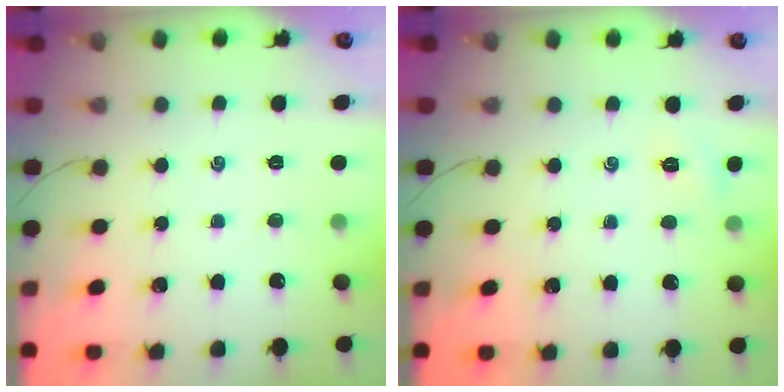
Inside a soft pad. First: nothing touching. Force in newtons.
{"total": 2.1, "press": 2.1, "slide": 0.6}